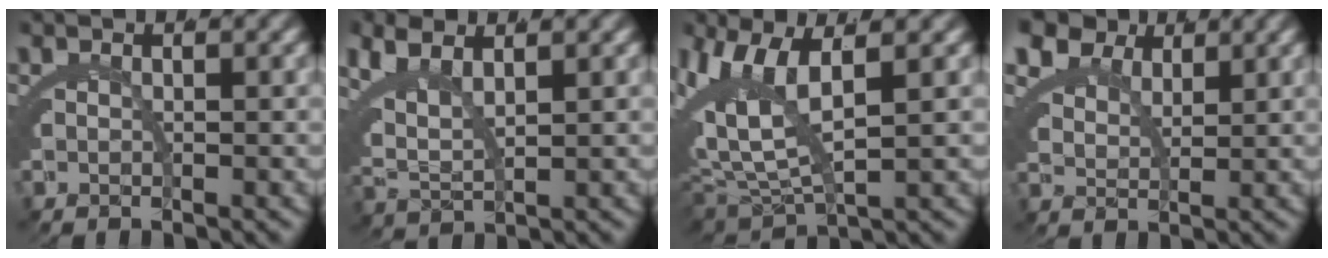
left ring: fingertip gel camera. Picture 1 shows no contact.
{"total": 6.0, "force": [2.5, 4.0, 3.8], "torque": [-0.101, -0.006, 0.046]}
{"total": 8.3, "force": [2.2, 4.5, 6.6], "torque": [-0.151, -0.002, 0.044]}
{"total": 6.9, "force": [4.1, 4.5, 3.4], "torque": [-0.074, -0.004, 0.071]}